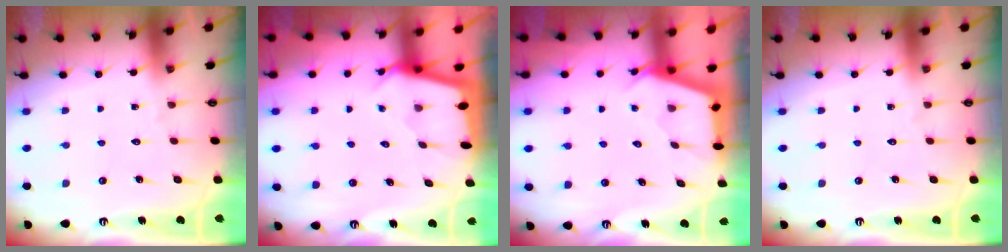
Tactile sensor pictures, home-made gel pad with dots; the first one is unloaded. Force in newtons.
{"total": 2.3, "press": 2.3, "slide": 0.3}
{"total": 2.5, "press": 2.5, "slide": 0.3}
{"total": 0.0}